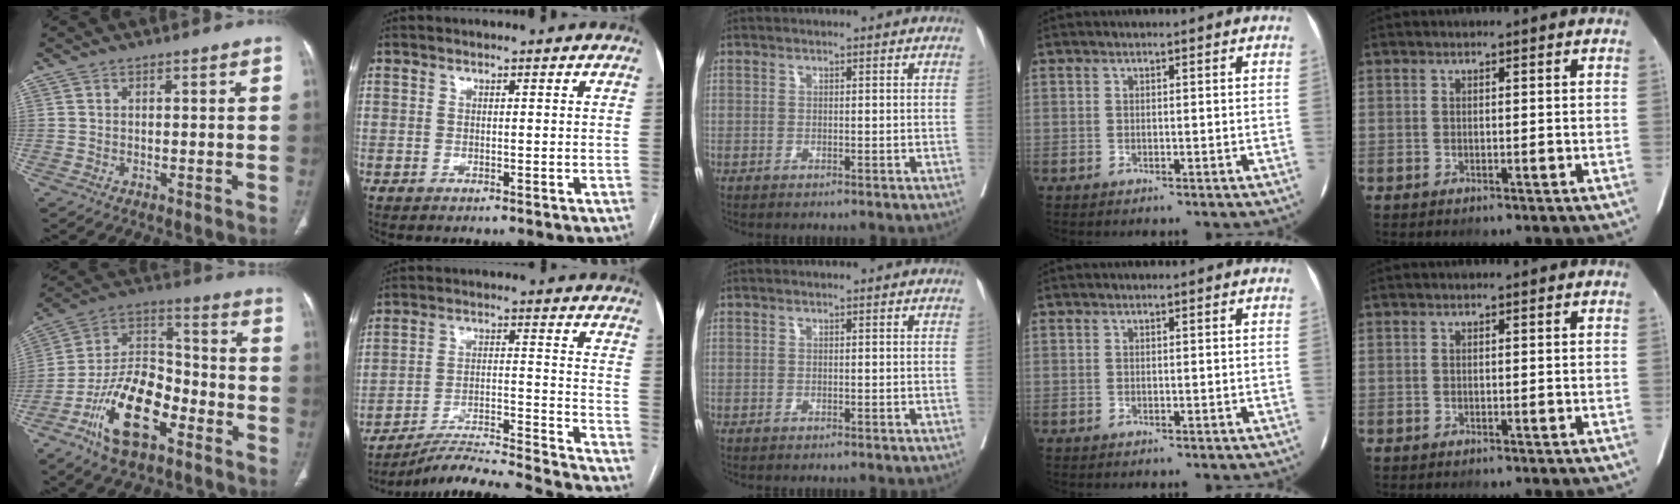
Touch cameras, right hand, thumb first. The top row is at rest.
{"thumb": {"total": 17.8, "force": [-8.9, 8.8, 12.7], "torque": [-0.209, 0.065, -0.168]}, "index": {"total": 19.1, "force": [-18.2, -1.7, 5.5], "torque": [-0.072, -0.004, -0.269]}}